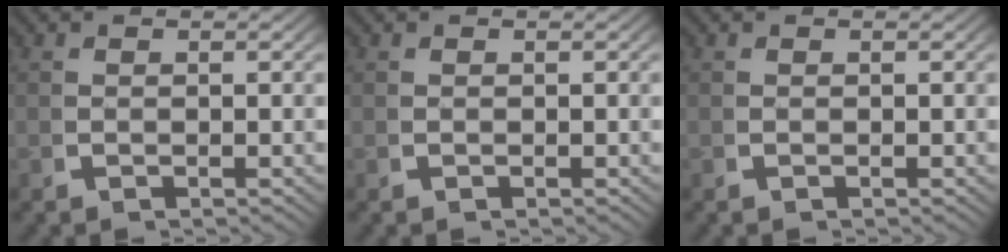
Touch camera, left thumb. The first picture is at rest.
{"total": 0.0}
{"total": 0.0}